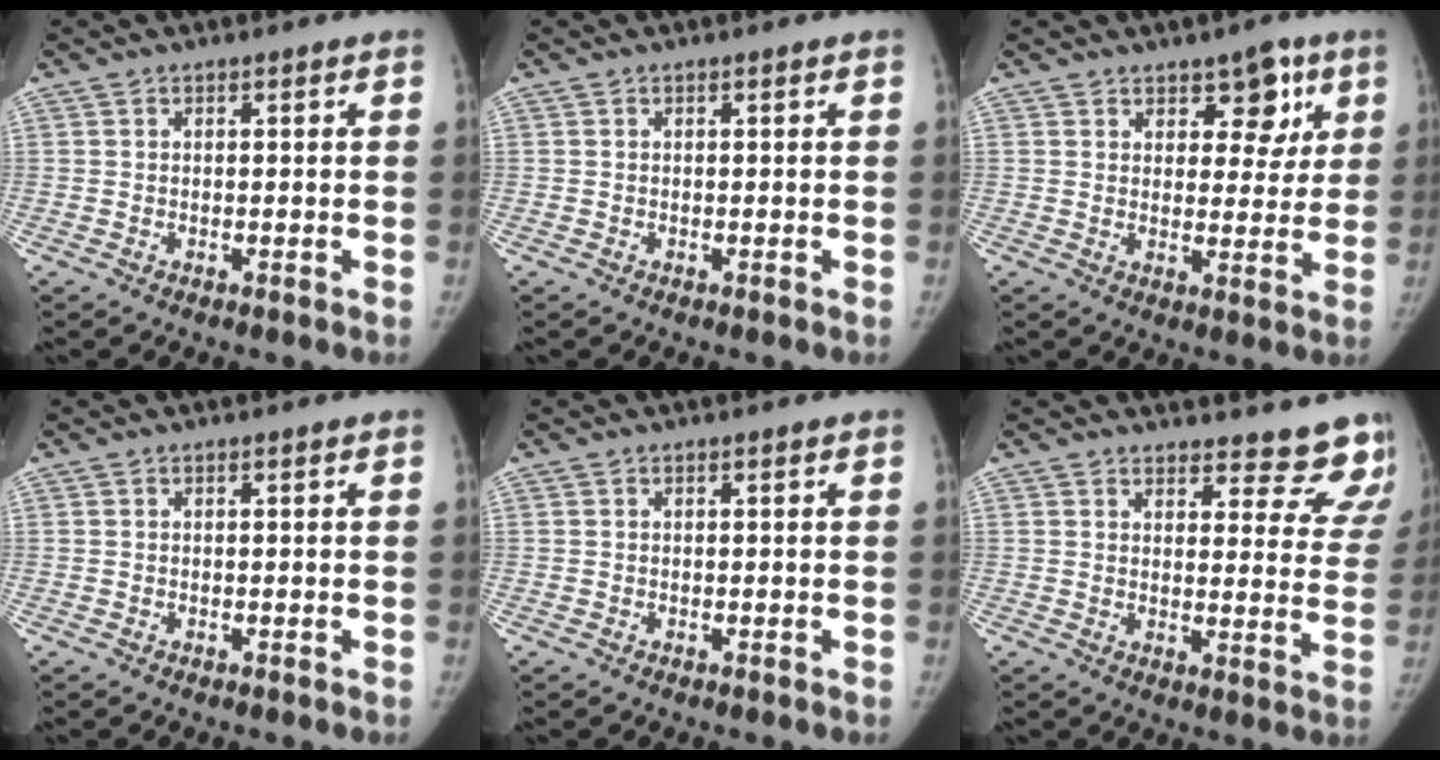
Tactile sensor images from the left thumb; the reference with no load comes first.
{"total": 0.0}
{"total": 7.4, "force": [3.9, 4.5, 4.3], "torque": [-0.014, -0.018, 0.052]}
{"total": 0.0}
{"total": 0.0}
{"total": 14.5, "force": [13.6, 4.5, 2.3], "torque": [0.031, -0.112, 0.132]}